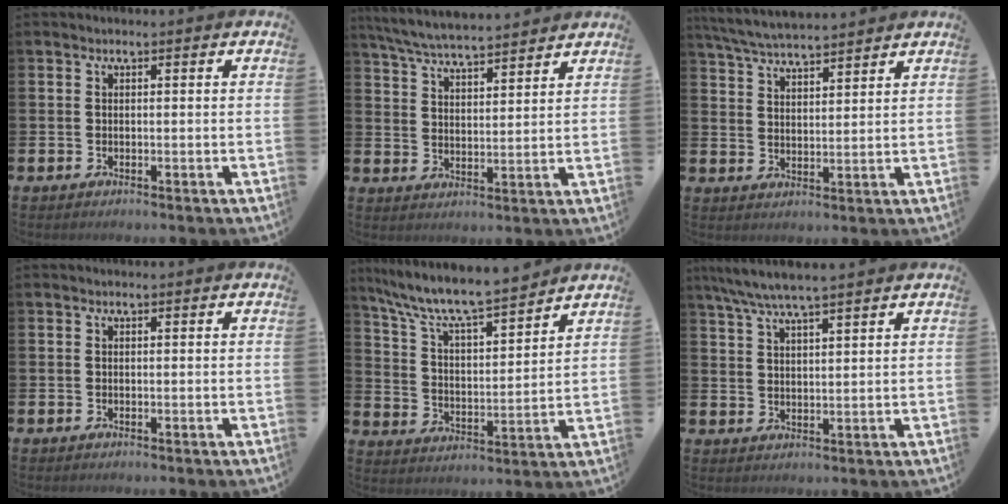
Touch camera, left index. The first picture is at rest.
{"total": 6.2, "force": [6.1, 0.4, 1.1], "torque": [-0.046, -0.035, 0.109]}
{"total": 5.6, "force": [5.5, 0.2, 0.9], "torque": [-0.038, -0.029, 0.100]}
{"total": 0.0}
{"total": 8.8, "force": [8.2, 1.0, 2.9], "torque": [-0.094, -0.062, 0.141]}
{"total": 5.6, "force": [5.1, 0.1, 2.2], "torque": [-0.059, -0.014, 0.092]}